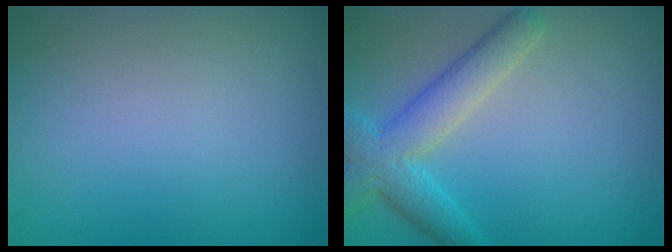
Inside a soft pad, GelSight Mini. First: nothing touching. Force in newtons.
{"total": 4.7, "press": 4.7, "slide": 0.4}